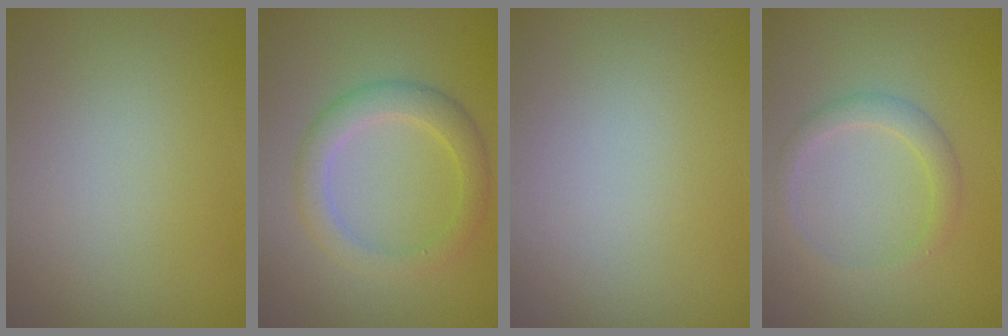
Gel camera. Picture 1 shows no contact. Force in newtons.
{"total": 3.3, "press": 3.3, "slide": 0.1}
{"total": 0.0}
{"total": 2.0, "press": 2.0, "slide": 0.1}